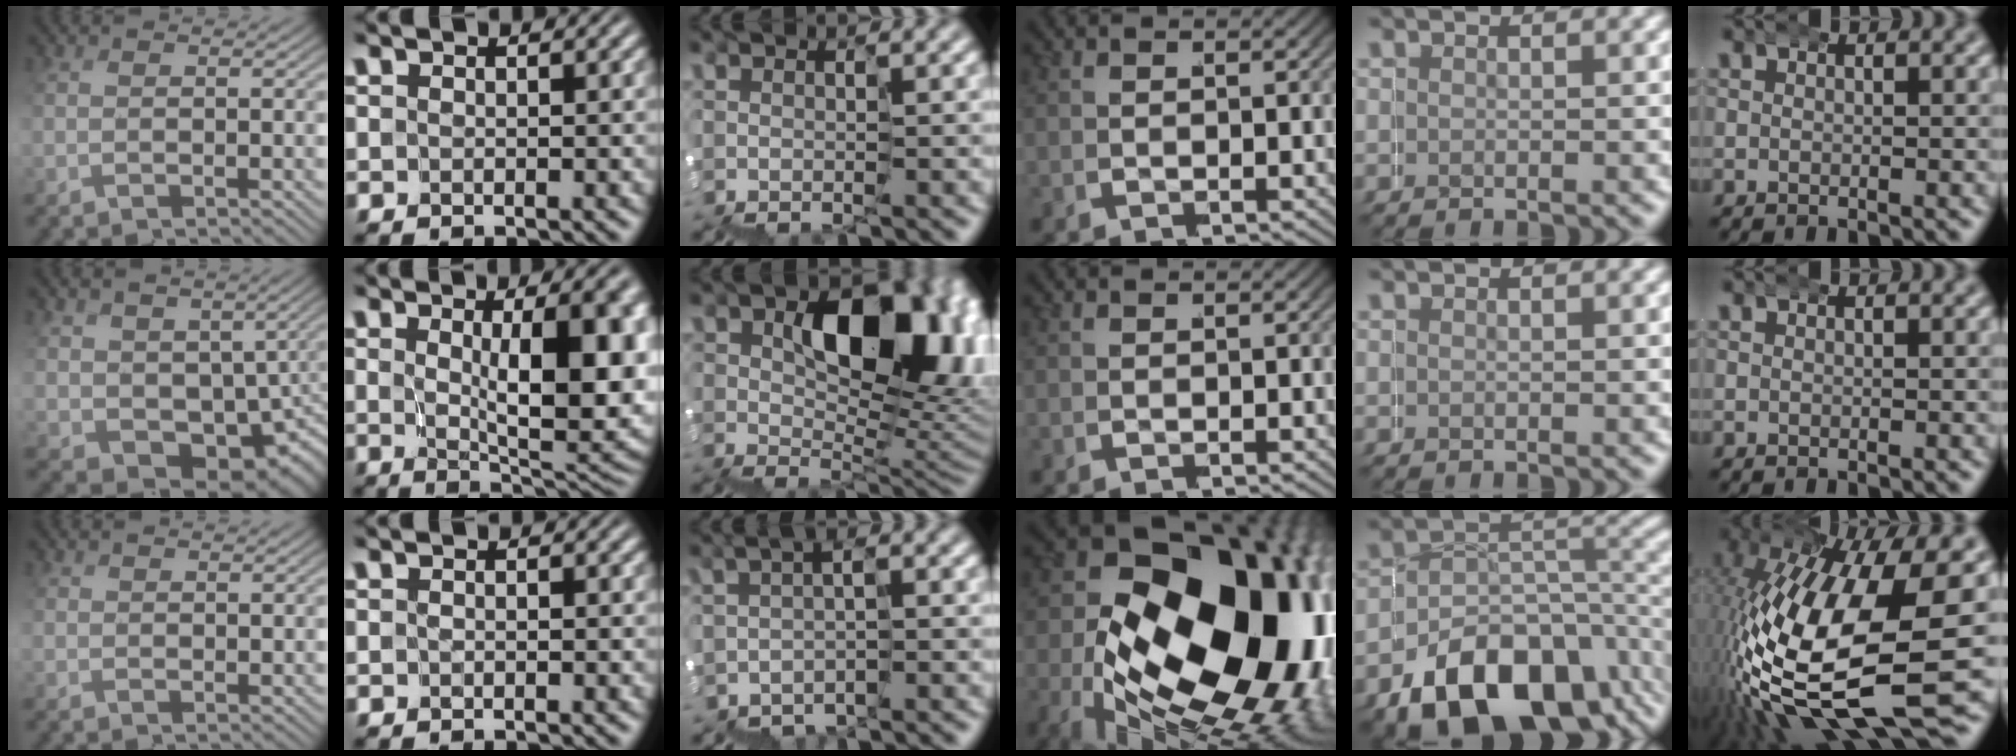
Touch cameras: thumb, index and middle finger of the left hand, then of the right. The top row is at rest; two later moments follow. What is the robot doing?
{"motion": "wrap", "object": "duck tape"}